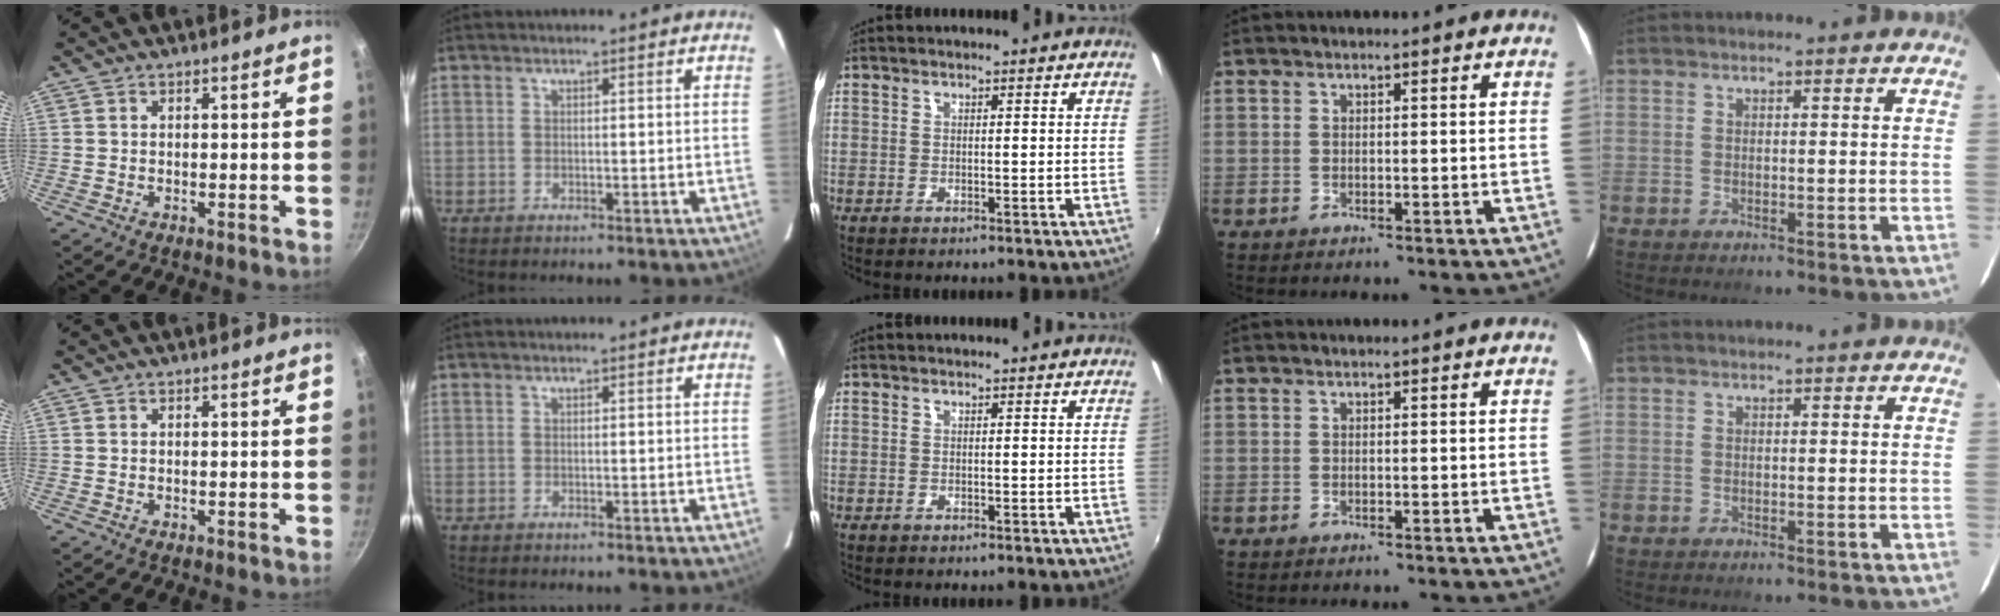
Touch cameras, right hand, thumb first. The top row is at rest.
{}